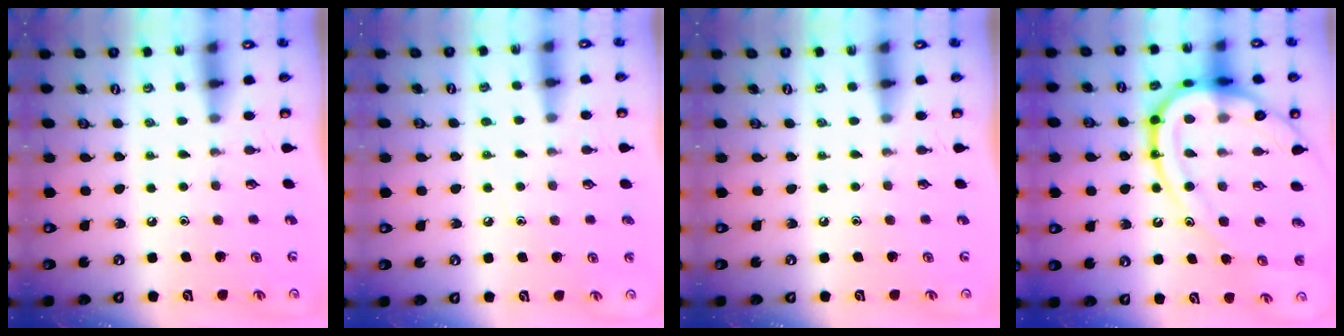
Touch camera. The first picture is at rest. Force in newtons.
{"total": 3.7, "press": 3.7, "slide": 0.4}
{"total": 0.0}
{"total": 21.8, "press": 21.7, "slide": 2.2}